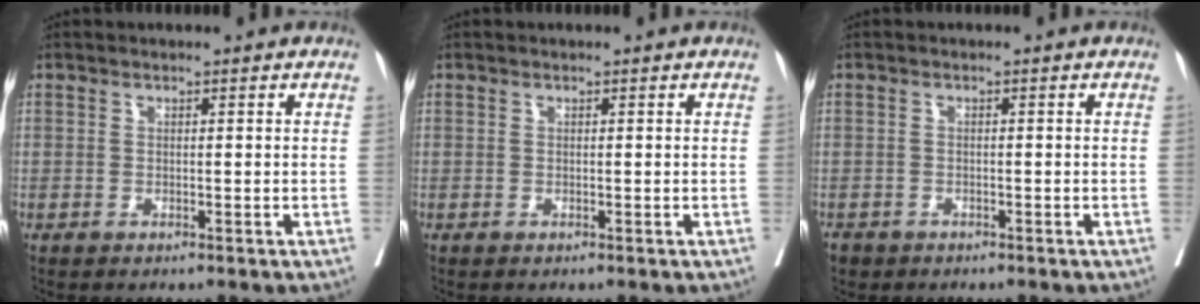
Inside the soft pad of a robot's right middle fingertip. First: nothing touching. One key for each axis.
{"total": 0.0}
{"total": 2.6, "fx": -2.1, "fy": 1.5, "fz": 0.6, "tx": -0.017, "ty": -0.003, "tz": -0.034}